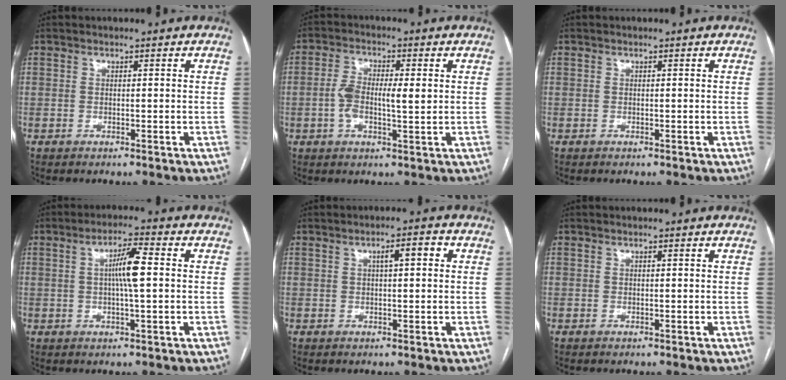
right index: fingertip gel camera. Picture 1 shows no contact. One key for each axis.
{"total": 6.2, "fx": 0.1, "fy": 2.1, "fz": 5.9, "tx": -0.118, "ty": 0.015, "tz": 0.001}
{"total": 0.0}
{"total": 6.0, "fx": 0.6, "fy": 0.3, "fz": 6.0, "tx": -0.108, "ty": 0.005, "tz": 0.007}
{"total": 3.5, "fx": 1.0, "fy": 0.8, "fz": 3.3, "tx": -0.054, "ty": 0.014, "tz": 0.014}
{"total": 0.0}